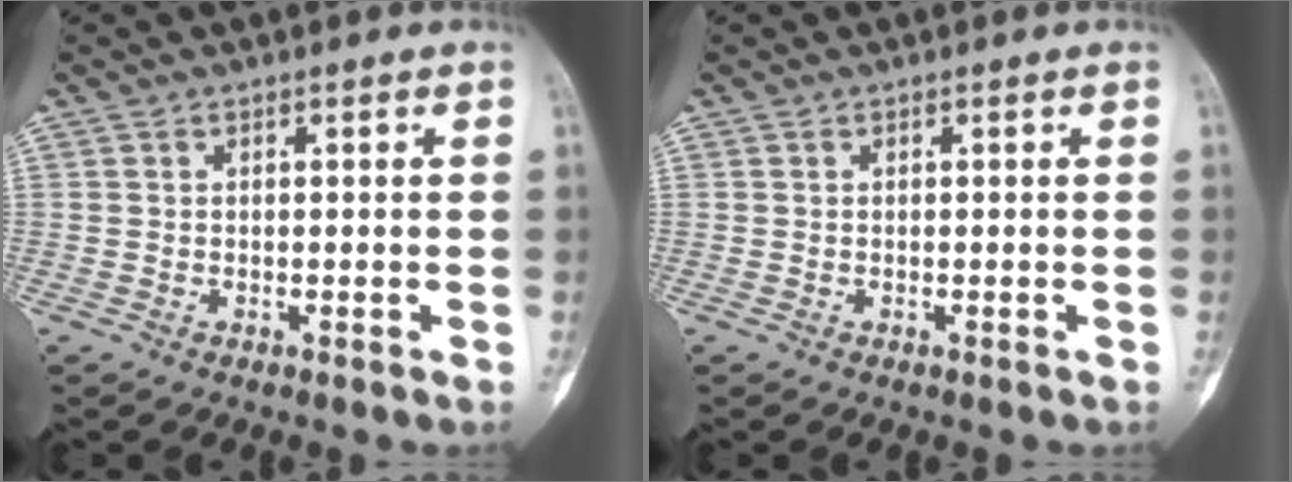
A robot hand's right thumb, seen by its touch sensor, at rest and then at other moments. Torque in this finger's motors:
{"motor_torque": [0.02, 0.22, -0.02, 0.02, 0.03]}